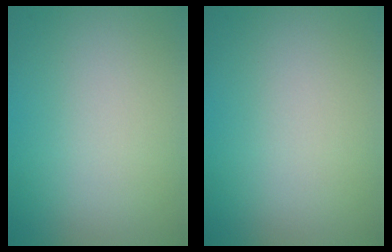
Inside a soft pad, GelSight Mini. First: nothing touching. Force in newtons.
{"total": 0.0}